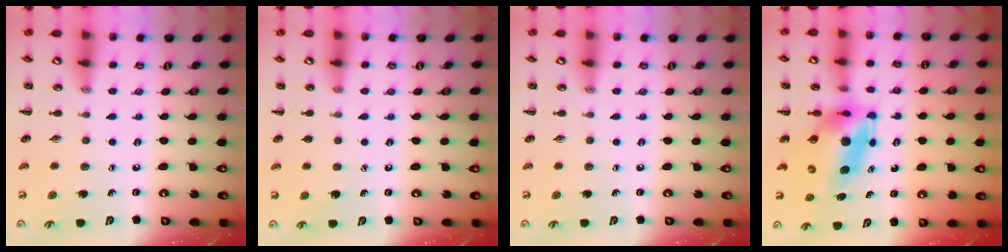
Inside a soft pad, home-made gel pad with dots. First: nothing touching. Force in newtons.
{"total": 0.6, "press": 0.6, "slide": 0.0}
{"total": 0.0}
{"total": 6.8, "press": 6.5, "slide": 1.9}